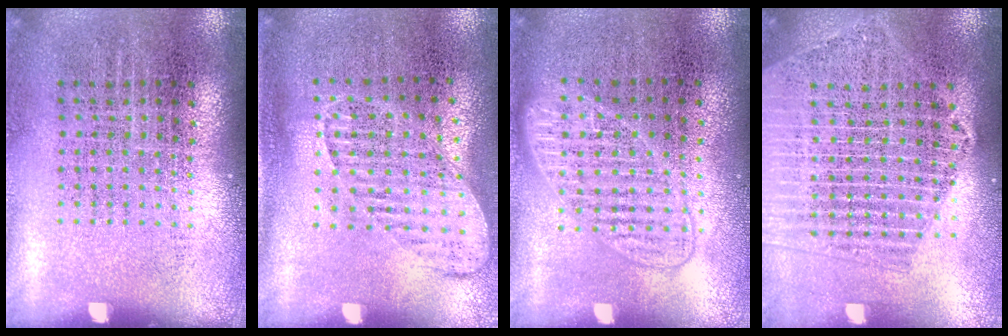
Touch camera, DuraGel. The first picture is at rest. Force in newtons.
{"total": 1.4, "press": 1.1, "slide": 0.8}
{"total": 1.4, "press": 1.3, "slide": 0.4}
{"total": 2.0, "press": 1.8, "slide": 0.9}